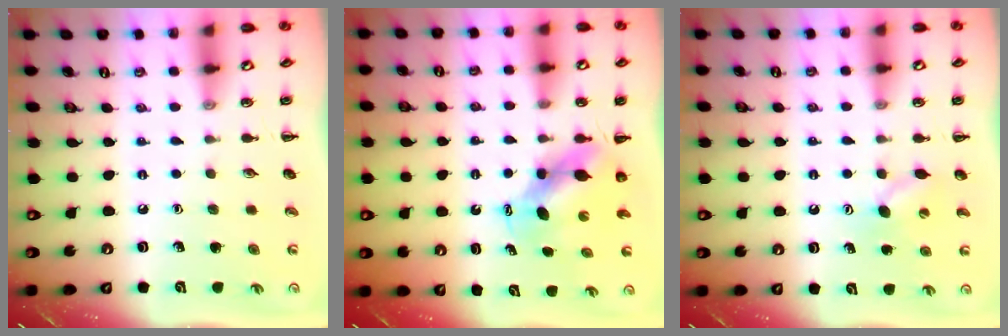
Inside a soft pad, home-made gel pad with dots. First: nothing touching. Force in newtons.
{"total": 7.2, "press": 7.1, "slide": 1.4}
{"total": 7.8, "press": 7.7, "slide": 1.1}